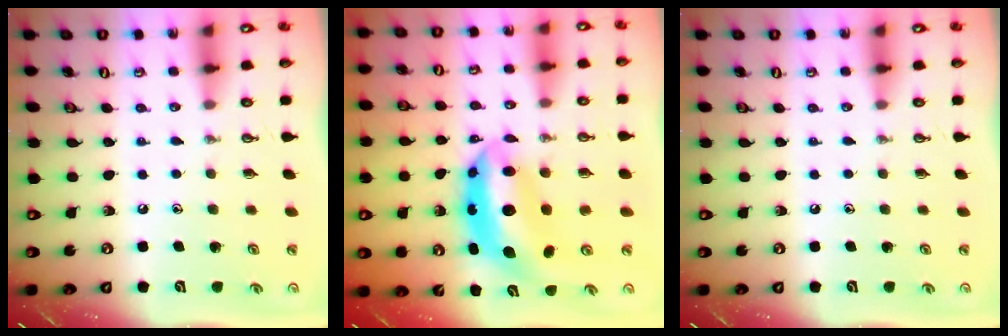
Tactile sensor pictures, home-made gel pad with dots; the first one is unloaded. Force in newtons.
{"total": 9.4, "press": 9.4, "slide": 0.9}
{"total": 0.0}